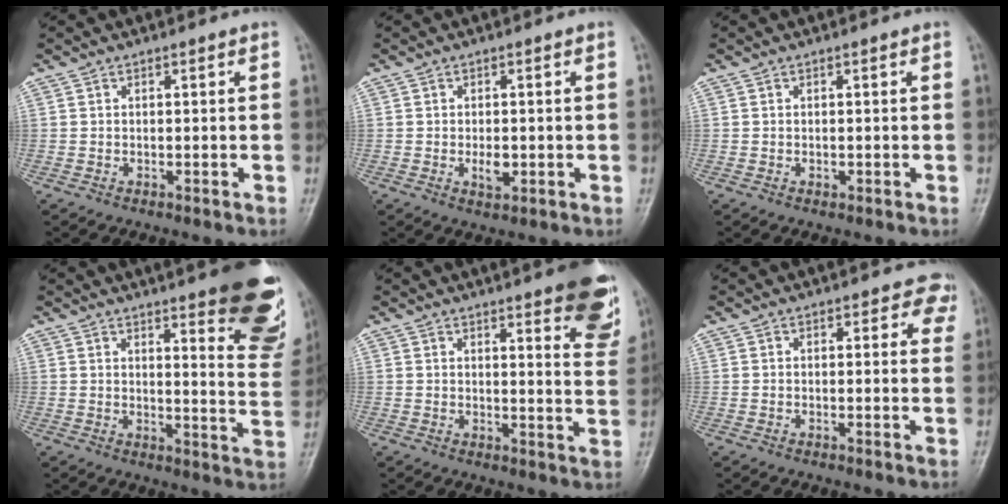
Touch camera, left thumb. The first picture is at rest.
{"total": 2.9, "force": [-0.4, 1.6, 2.4], "torque": [-0.036, -0.004, -0.003]}
{"total": 0.7, "force": [0.0, 0.5, 0.5], "torque": [-0.007, 0.002, 0.001]}
{"total": 19.3, "force": [12.1, 4.8, 14.2], "torque": [-0.143, -0.070, 0.140]}
{"total": 13.6, "force": [8.5, 3.5, 10.1], "torque": [-0.091, -0.044, 0.093]}
{"total": 3.7, "force": [2.3, 2.2, 1.8], "torque": [0.016, -0.007, 0.011]}